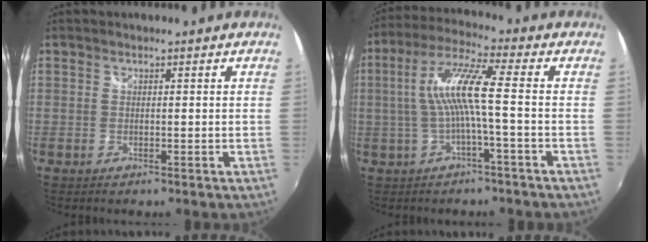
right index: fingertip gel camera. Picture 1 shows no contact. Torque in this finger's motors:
{"motor_torque": [1.32, -0.36, 0.78, 0.21]}